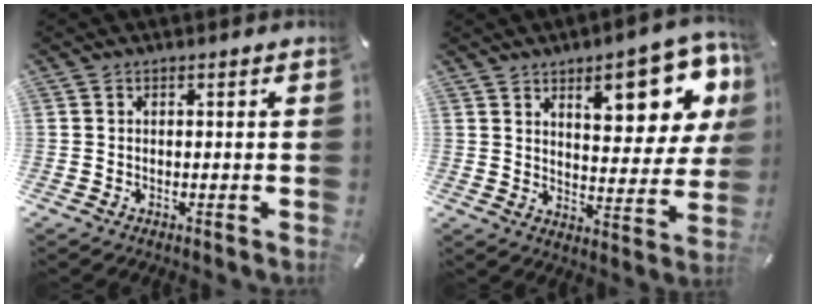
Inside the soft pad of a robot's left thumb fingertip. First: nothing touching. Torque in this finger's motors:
{"motor_torque": [2.46, 2.55, 1.82, -0.95, 0.15]}